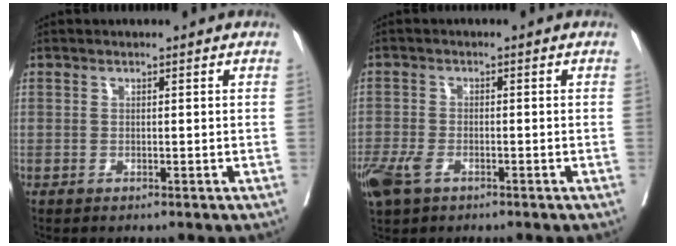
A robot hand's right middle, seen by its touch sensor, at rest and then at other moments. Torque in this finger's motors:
{"motor_torque": [1.09, -1.04, 0.30, 0.15]}